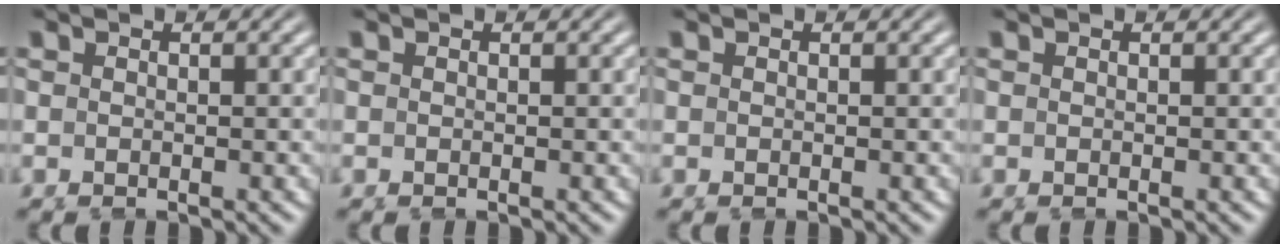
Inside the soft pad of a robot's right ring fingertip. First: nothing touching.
{"total": 0.0}
{"total": 0.0}
{"total": 0.0}